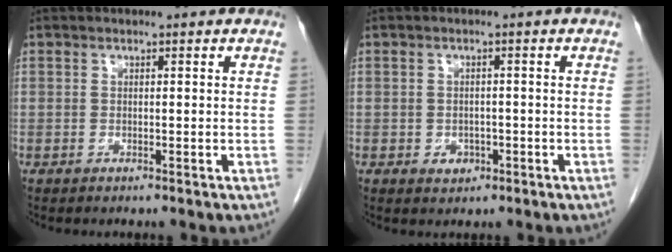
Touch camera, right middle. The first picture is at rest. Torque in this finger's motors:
{"motor_torque": [0.52, -0.31, -0.01, 0.00]}